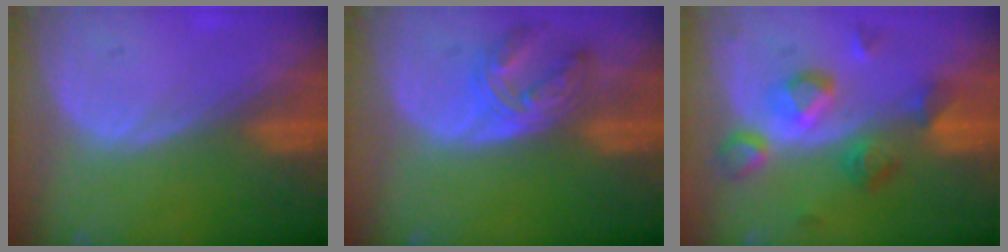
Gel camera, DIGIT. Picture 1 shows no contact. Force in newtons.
{"total": 5.7, "press": 5.7, "slide": 0.4}
{"total": 7.5, "press": 7.5, "slide": 0.9}